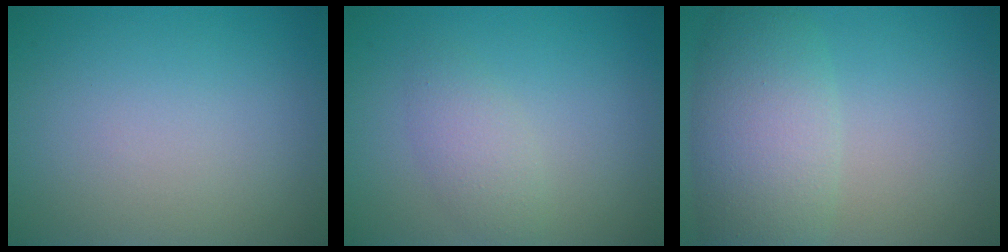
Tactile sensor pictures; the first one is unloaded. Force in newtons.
{"total": 2.1, "press": 2.1, "slide": 0.2}
{"total": 6.3, "press": 6.3, "slide": 0.4}